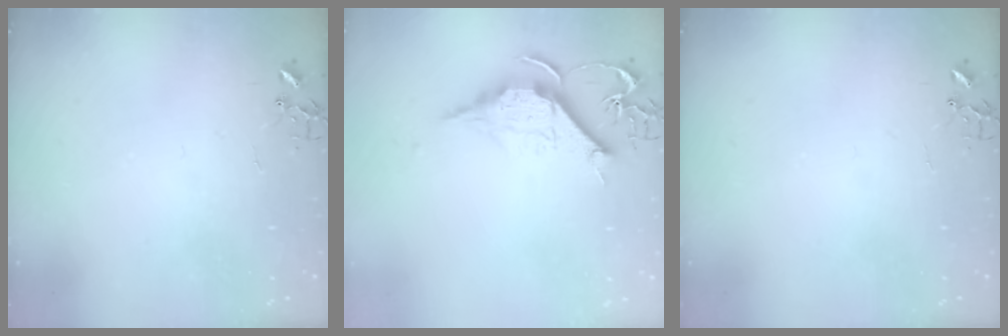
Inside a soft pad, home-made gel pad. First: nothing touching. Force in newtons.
{"total": 11.7, "press": 11.6, "slide": 1.3}
{"total": 0.0}